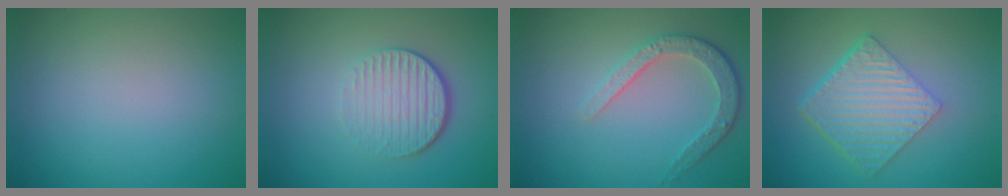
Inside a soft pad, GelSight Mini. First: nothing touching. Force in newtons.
{"total": 4.3, "press": 2.9, "slide": 3.2}
{"total": 3.5, "press": 2.9, "slide": 2.0}
{"total": 6.4, "press": 4.3, "slide": 4.7}